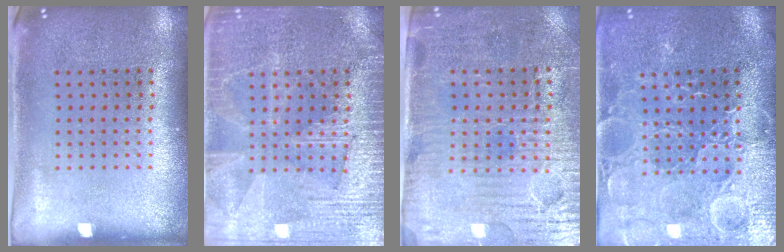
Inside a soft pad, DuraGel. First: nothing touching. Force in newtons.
{"total": 5.0, "press": 4.9, "slide": 0.6}
{"total": 3.8, "press": 3.6, "slide": 1.3}
{"total": 3.6, "press": 3.5, "slide": 0.8}